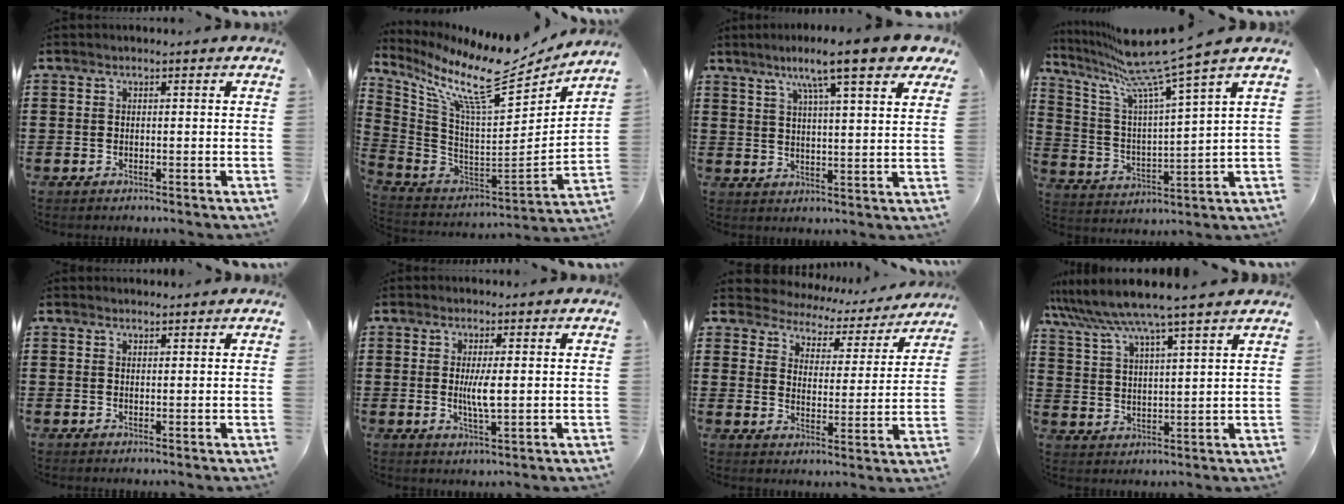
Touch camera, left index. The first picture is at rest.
{"total": 13.7, "force": [10.7, 2.0, 8.4], "torque": [-0.189, -0.081, 0.178]}
{"total": 10.2, "force": [7.2, 0.9, 7.2], "torque": [-0.137, -0.020, 0.115]}
{"total": 11.4, "force": [9.0, -0.5, 7.0], "torque": [-0.168, -0.050, 0.149]}
{"total": 0.9, "force": [0.9, 0.2, 0.0], "torque": [-0.003, 0.000, 0.018]}
{"total": 4.2, "force": [0.3, 0.7, 4.2], "torque": [-0.078, -0.002, 0.004]}
{"total": 3.4, "force": [3.3, 0.8, -0.2], "torque": [-0.023, -0.027, 0.048]}
{"total": 6.4, "force": [5.7, -0.5, 2.8], "torque": [-0.077, -0.034, 0.095]}